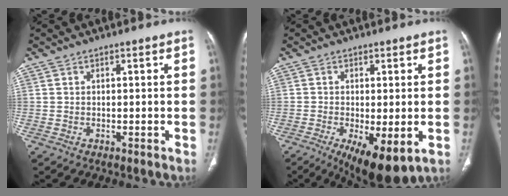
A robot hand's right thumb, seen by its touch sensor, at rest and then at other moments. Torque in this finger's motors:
{"motor_torque": [0.42, 1.04, 0.05, -0.09, 0.05]}